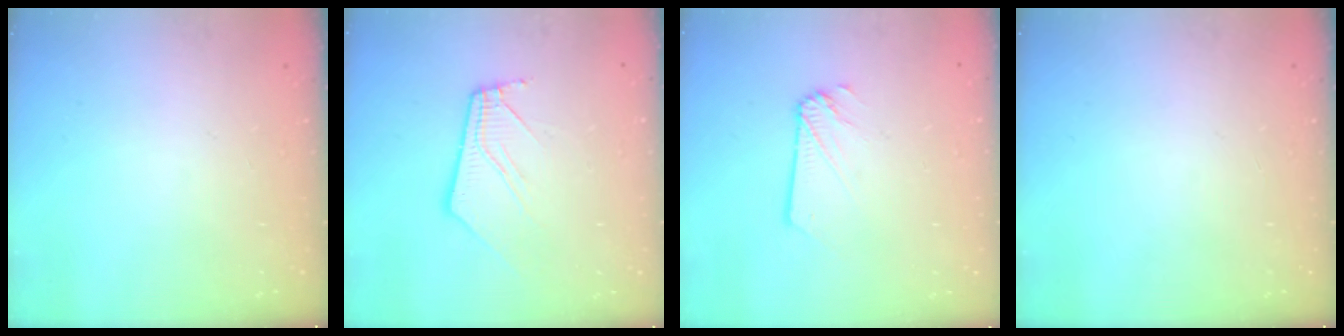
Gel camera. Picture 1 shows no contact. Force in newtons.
{"total": 10.2, "press": 10.1, "slide": 1.2}
{"total": 1.2, "press": 1.2, "slide": 0.1}
{"total": 0.0}